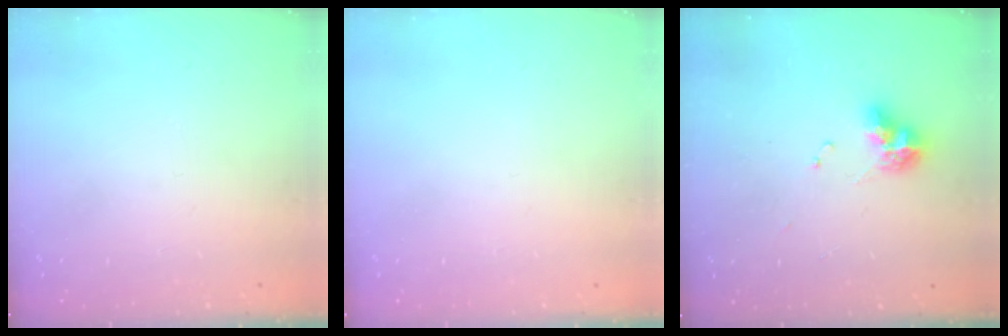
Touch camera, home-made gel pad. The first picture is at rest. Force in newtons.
{"total": 0.0}
{"total": 9.0, "press": 8.9, "slide": 0.9}